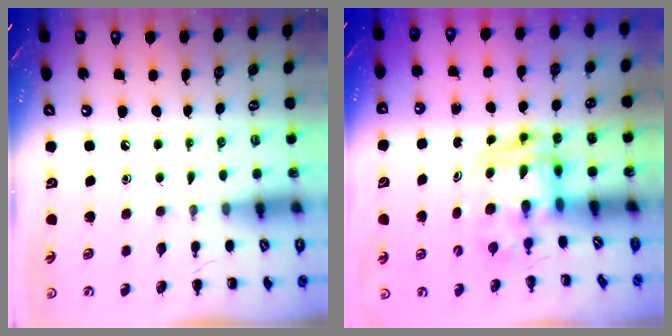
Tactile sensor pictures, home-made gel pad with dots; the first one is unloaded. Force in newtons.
{"total": 2.8, "press": 2.8, "slide": 0.5}